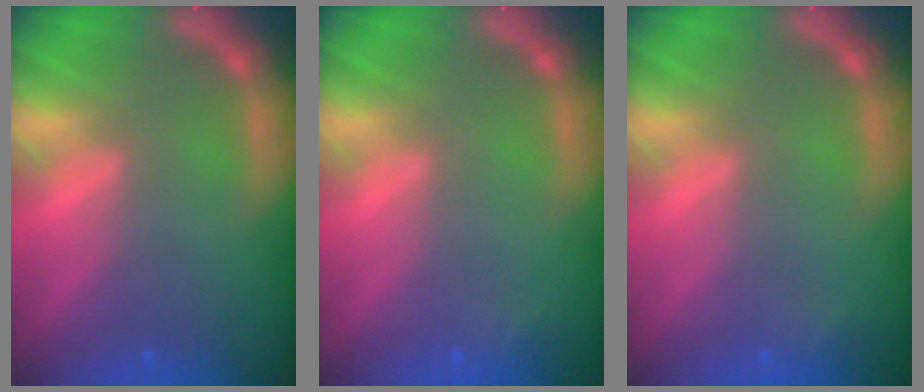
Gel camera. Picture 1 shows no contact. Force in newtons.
{"total": 0.9}
{"total": 0.9}